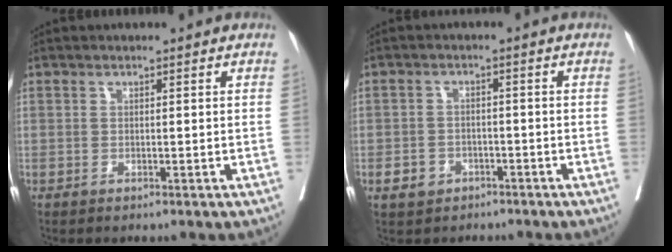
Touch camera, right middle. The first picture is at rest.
{"total": 3.4, "force": [-2.0, 2.7, 0.8], "torque": [-0.020, 0.007, -0.025]}